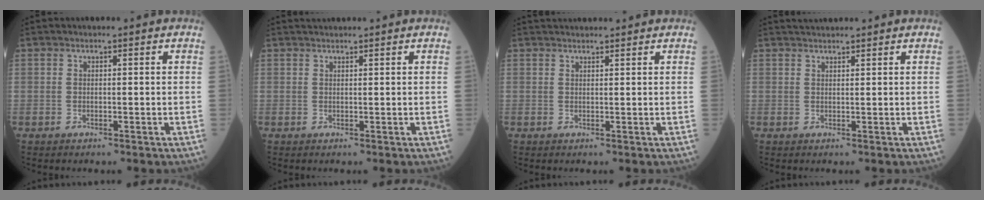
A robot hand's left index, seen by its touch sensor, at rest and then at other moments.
{"total": 1.0, "force": [1.0, 0.0, 0.2], "torque": [-0.006, 0.016, 0.023]}
{"total": 4.0, "force": [3.9, 0.5, 1.1], "torque": [-0.010, 0.033, 0.054]}
{"total": 1.8, "force": [1.8, 0.1, 0.4], "torque": [-0.010, 0.020, 0.034]}